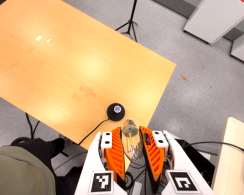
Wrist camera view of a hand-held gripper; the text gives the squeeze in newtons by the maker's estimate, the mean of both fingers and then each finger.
{"total": 21.7, "left": 24.5, "right": 18.9}